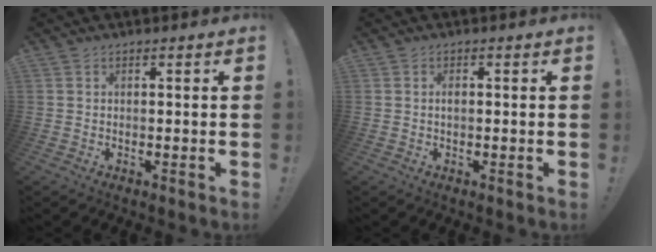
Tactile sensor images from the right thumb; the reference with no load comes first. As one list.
[{"total": 1.0, "force": [0.0, 0.6, 0.8], "torque": [-0.018, 0.004, -0.001]}]